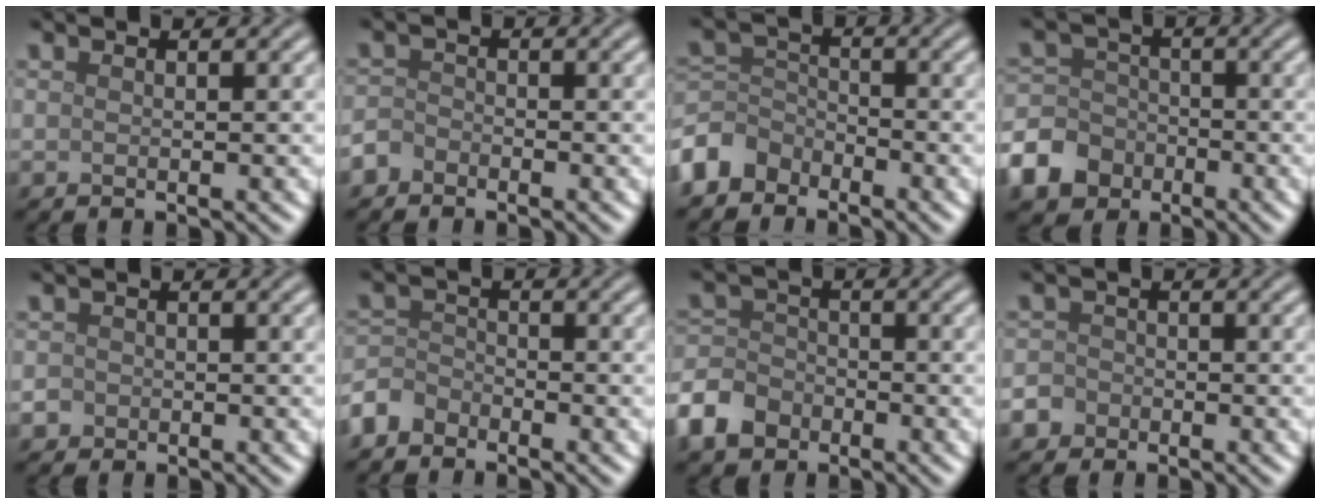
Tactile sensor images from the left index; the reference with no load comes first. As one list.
[{"total": 1.7, "force": [-1.3, 1.1, 0.2], "torque": [0.000, 0.005, -0.032]}, {"total": 3.8, "force": [-2.7, 2.5, 0.7], "torque": [-0.016, 0.005, -0.067]}, {"total": 7.3, "force": [-3.9, 5.7, 2.2], "torque": [-0.045, -0.016, -0.095]}, {"total": 1.3, "force": [-0.6, 1.1, 0.3], "torque": [-0.002, 0.001, -0.008]}, {"total": 2.6, "force": [-2.1, 1.5, 0.5], "torque": [-0.010, 0.006, -0.054]}, {"total": 5.0, "force": [-3.0, 3.5, 1.9], "torque": [-0.047, -0.001, -0.072]}, {"total": 2.9, "force": [-1.6, 2.4, 0.5], "torque": [0.007, -0.002, -0.036]}]